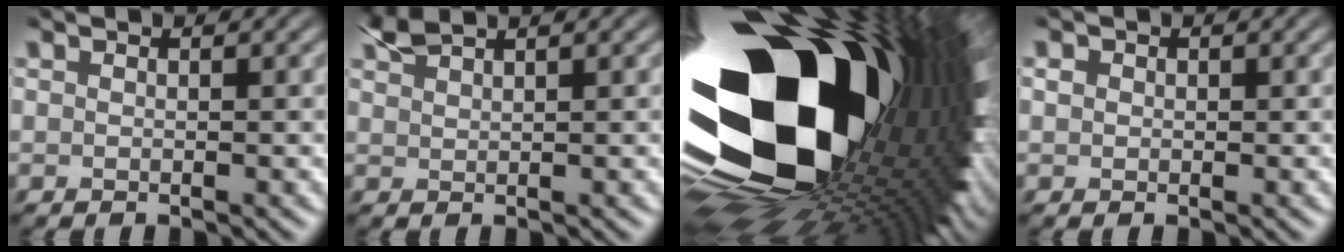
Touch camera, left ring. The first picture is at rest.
{"total": 1.9, "force": [1.6, 0.2, 0.9], "torque": [-0.021, 0.008, 0.030]}
{"total": 22.2, "force": [0.2, 13.5, 17.7], "torque": [-0.281, -0.049, -0.017]}
{"total": 0.7, "force": [-0.3, 0.6, 0.1], "torque": [0.000, -0.002, -0.008]}